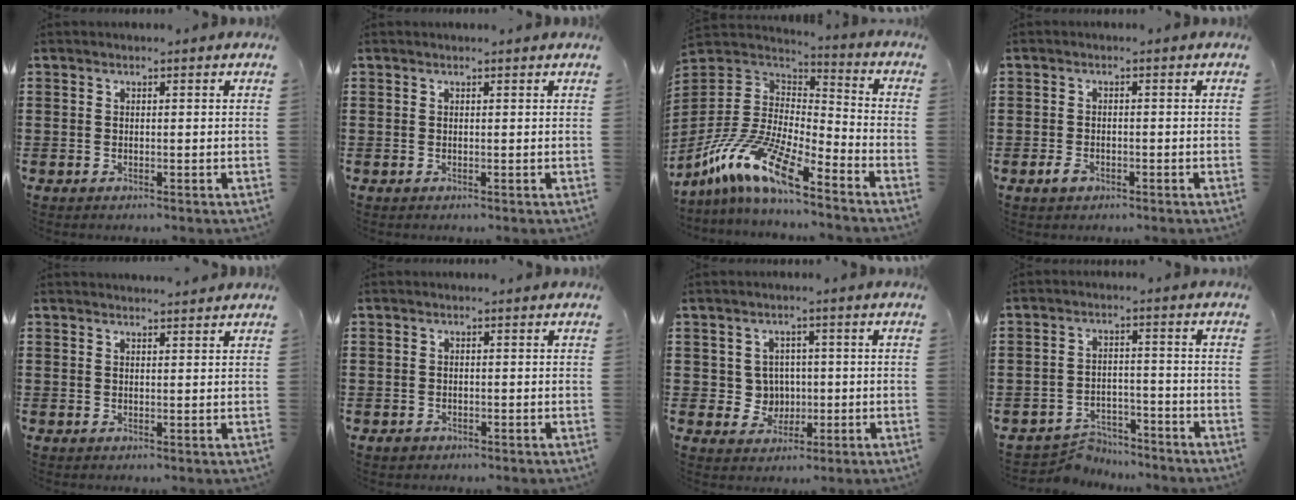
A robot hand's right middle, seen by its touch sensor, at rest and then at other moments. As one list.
[{"total": 0.0}, {"total": 13.3, "force": [-9.6, 3.1, 8.5], "torque": [-0.203, -0.002, -0.198]}, {"total": 1.8, "force": [-1.0, 1.1, 1.0], "torque": [-0.028, -0.004, -0.021]}, {"total": 1.5, "force": [1.5, 0.0, 0.0], "torque": [-0.005, -0.001, 0.030]}, {"total": 0.7, "force": [-0.5, 0.6, 0.0], "torque": [-0.001, 0.001, -0.010]}, {"total": 4.0, "force": [-0.1, 3.9, 0.8], "torque": [-0.033, 0.010, -0.006]}, {"total": 4.4, "force": [-4.3, 1.1, -0.2], "torque": [-0.002, 0.004, -0.090]}]